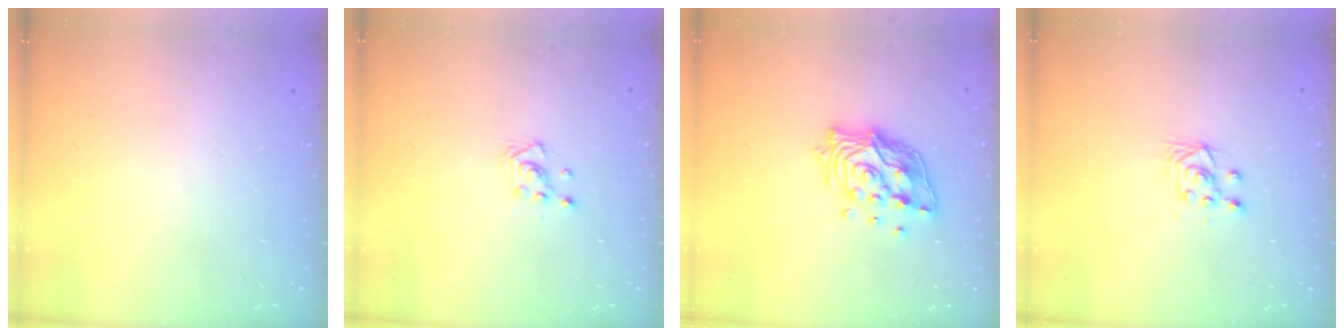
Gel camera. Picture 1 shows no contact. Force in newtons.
{"total": 2.8, "press": 2.8, "slide": 0.3}
{"total": 13.4, "press": 13.3, "slide": 1.3}
{"total": 3.5, "press": 3.2, "slide": 1.3}